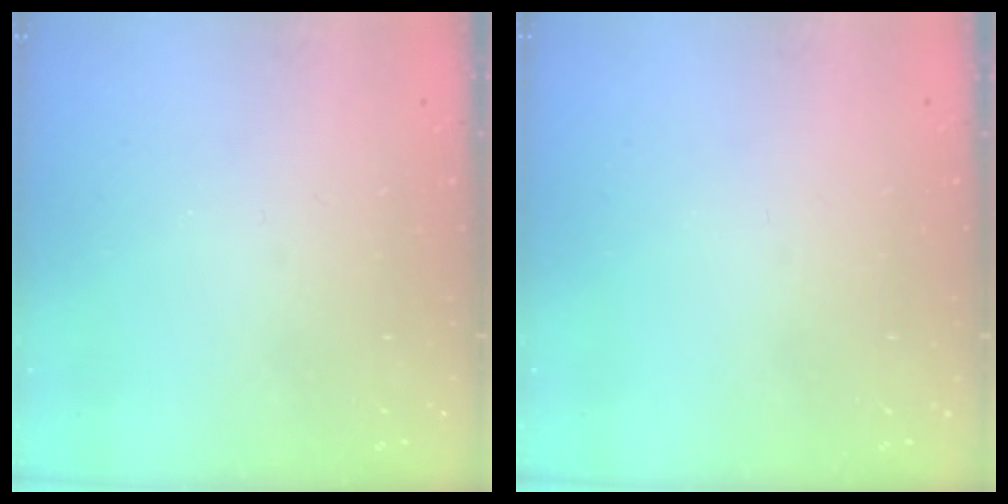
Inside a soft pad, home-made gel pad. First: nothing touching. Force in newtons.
{"total": 0.0}